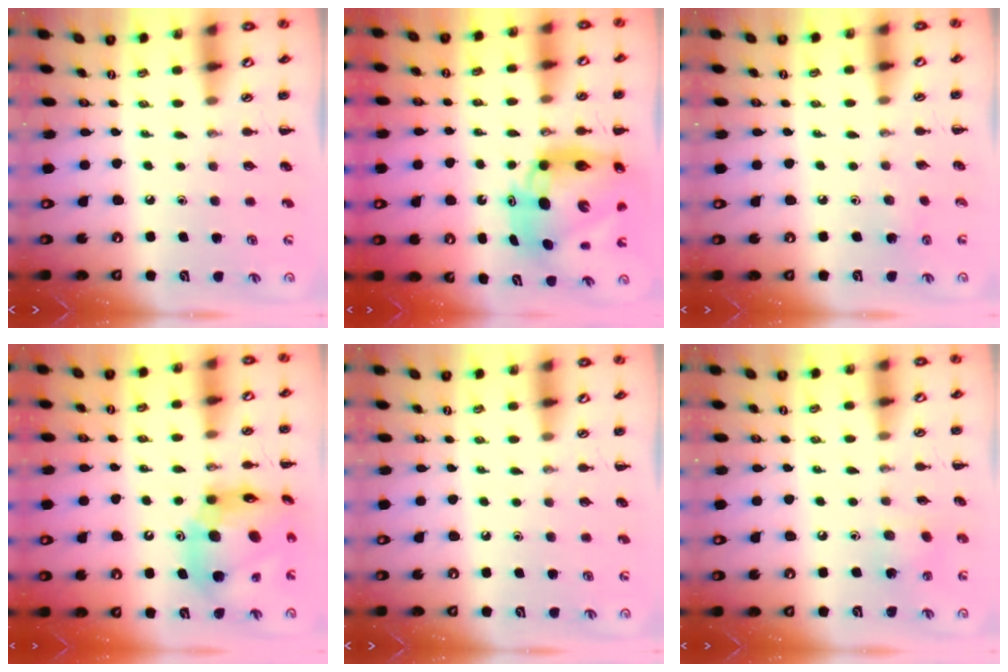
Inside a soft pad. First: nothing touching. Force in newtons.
{"total": 13.7, "press": 13.0, "slide": 4.2}
{"total": 3.0, "press": 2.8, "slide": 1.0}
{"total": 17.1, "press": 16.3, "slide": 5.0}
{"total": 0.0}
{"total": 4.3, "press": 4.1, "slide": 1.2}